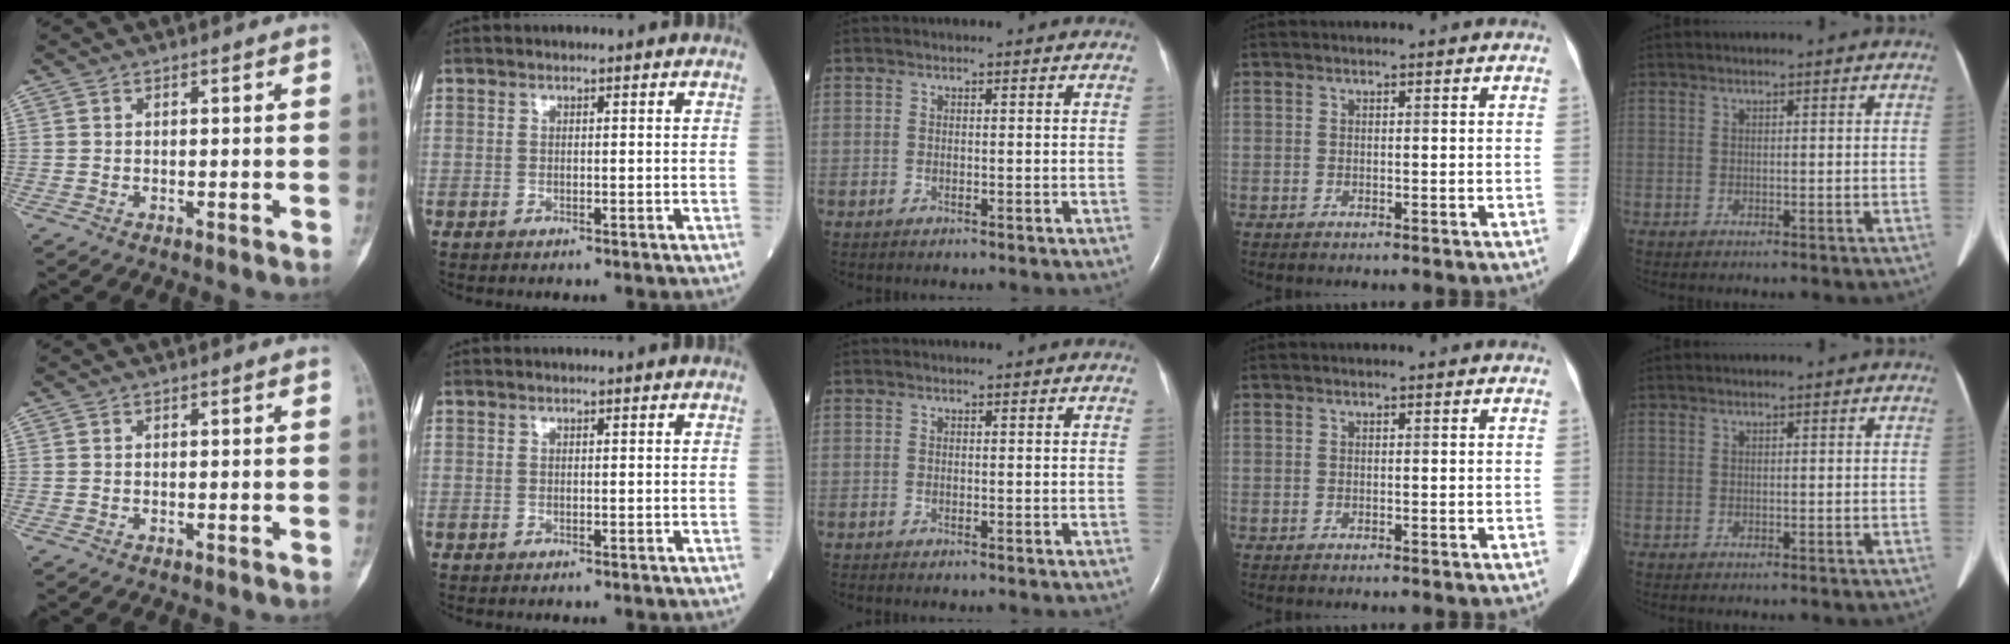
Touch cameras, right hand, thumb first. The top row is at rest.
{}